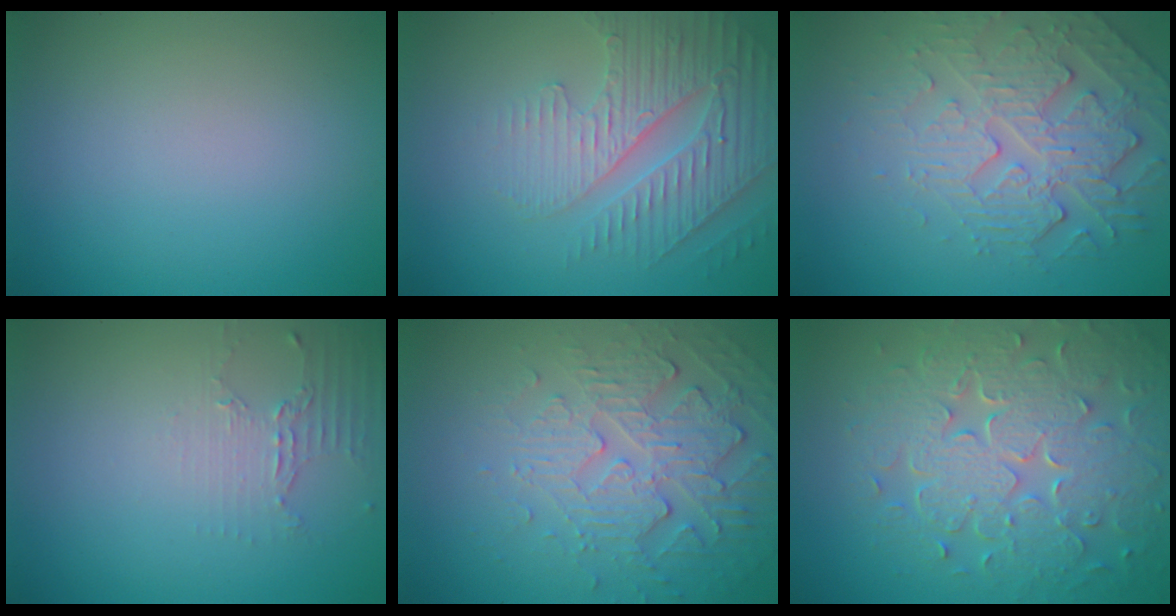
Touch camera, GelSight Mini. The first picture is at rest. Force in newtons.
{"total": 4.5, "press": 4.2, "slide": 1.8}
{"total": 4.4, "press": 4.0, "slide": 1.6}
{"total": 2.0, "press": 1.5, "slide": 1.4}
{"total": 5.4, "press": 3.7, "slide": 4.0}
{"total": 8.2, "press": 5.9, "slide": 5.6}